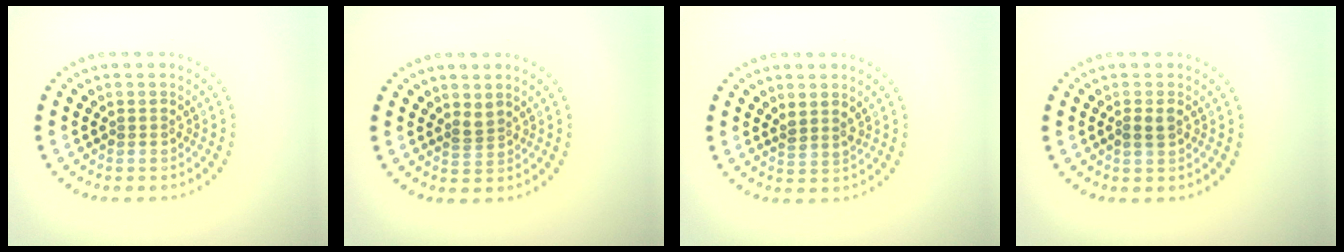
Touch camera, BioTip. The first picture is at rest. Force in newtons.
{"total": 1.0, "press": 0.6, "slide": 0.8}
{"total": 1.6, "press": 1.2, "slide": 1.1}
{"total": 1.3, "press": 1.3, "slide": 0.4}